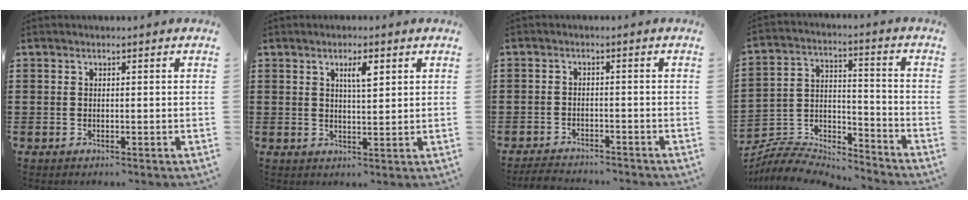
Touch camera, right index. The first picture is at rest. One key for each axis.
{"total": 3.1, "fx": 1.5, "fy": 0.7, "fz": 2.6, "tx": -0.047, "ty": 0.002, "tz": 0.022}
{"total": 2.6, "fx": -2.6, "fy": 0.2, "fz": 0.0, "tx": -0.012, "ty": -0.003, "tz": -0.058}
{"total": 7.3, "fx": -7.0, "fy": 1.6, "fz": 1.3, "tx": -0.039, "ty": 0.004, "tz": -0.141}